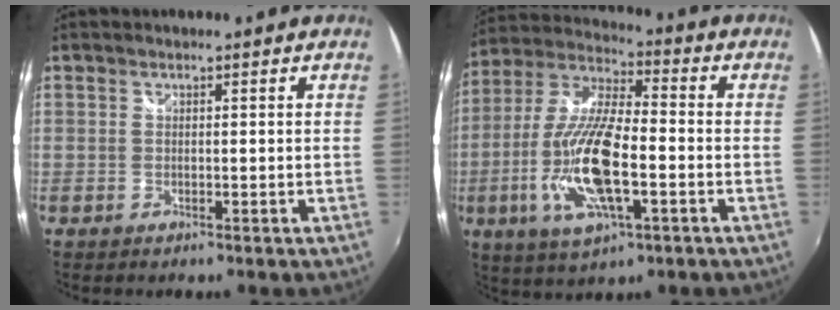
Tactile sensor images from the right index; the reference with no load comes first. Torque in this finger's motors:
{"motor_torque": [2.14, 0.00, 1.05, 0.21]}